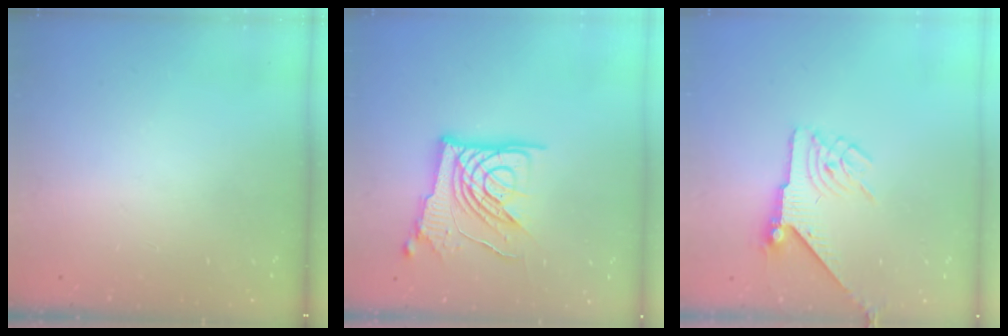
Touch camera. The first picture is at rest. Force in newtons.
{"total": 14.6, "press": 14.5, "slide": 1.5}
{"total": 6.2, "press": 6.2, "slide": 0.2}